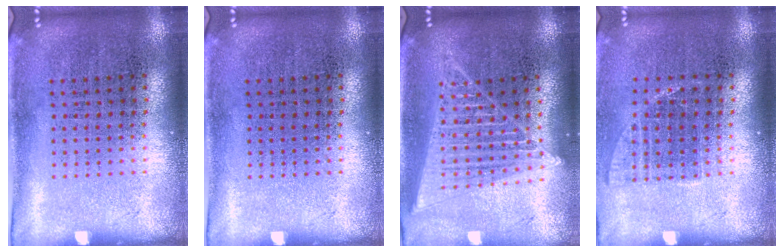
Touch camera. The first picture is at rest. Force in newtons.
{"total": 0.0}
{"total": 1.8, "press": 1.6, "slide": 0.8}
{"total": 1.0, "press": 0.8, "slide": 0.5}